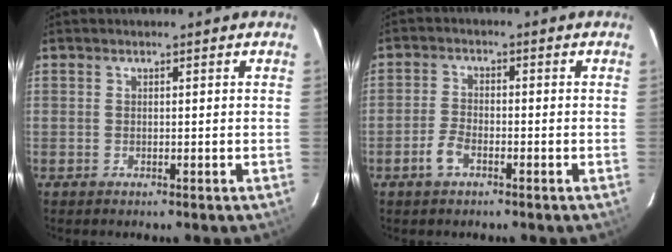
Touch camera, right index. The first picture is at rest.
{"total": 3.8, "force": [-2.2, 1.9, 2.4], "torque": [-0.062, 0.003, -0.044]}